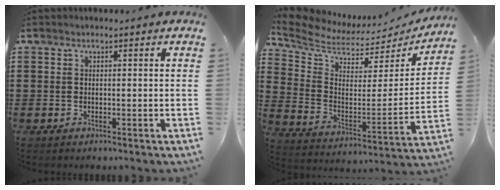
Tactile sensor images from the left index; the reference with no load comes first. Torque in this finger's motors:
{"motor_torque": [2.14, 0.00, 0.12, 0.01]}